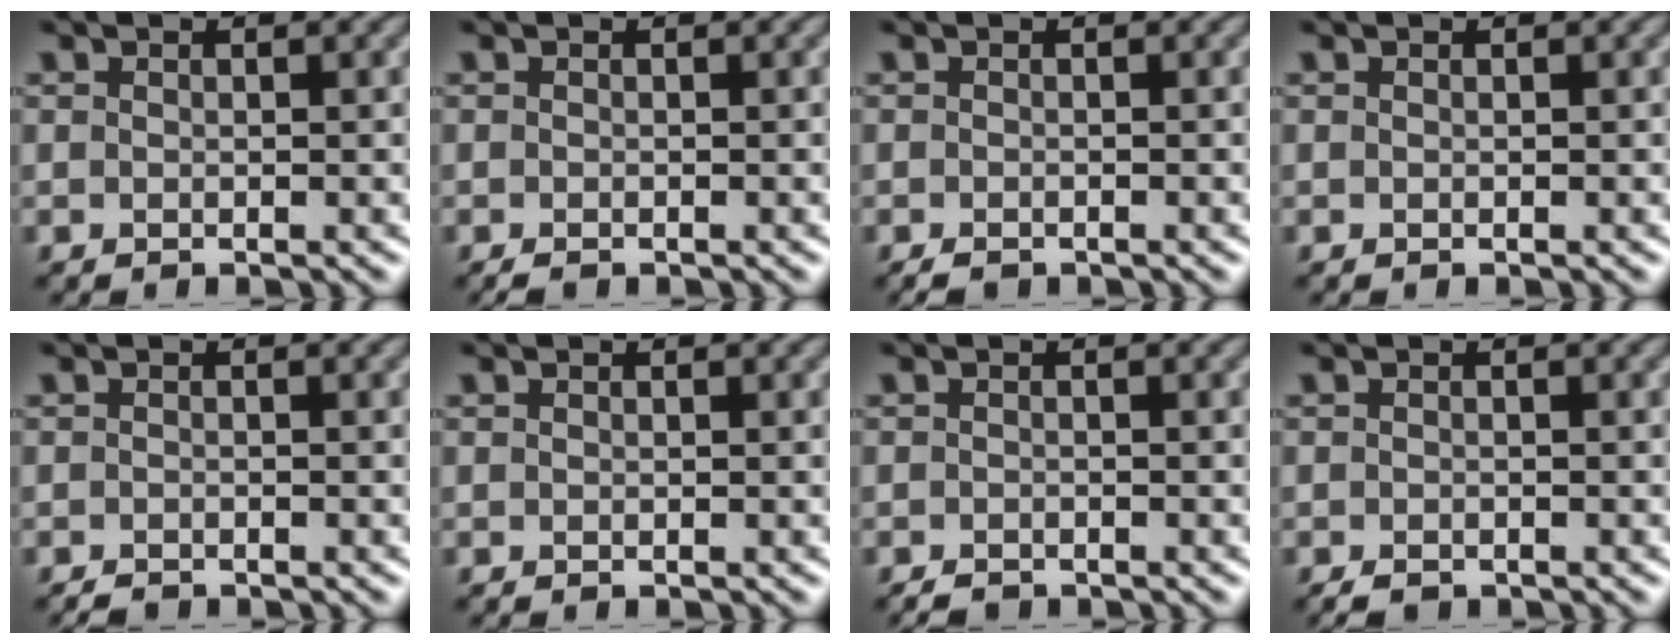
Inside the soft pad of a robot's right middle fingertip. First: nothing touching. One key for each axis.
{"total": 0.7, "fx": -0.6, "fy": 0.2, "fz": 0.4, "tx": -0.008, "ty": -0.001, "tz": -0.008}
{"total": 1.1, "fx": -0.9, "fy": 0.4, "fz": 0.5, "tx": -0.010, "ty": -0.003, "tz": -0.017}
{"total": 0.0}
{"total": 0.7, "fx": -0.7, "fy": 0.1, "fz": 0.0, "tx": -0.001, "ty": -0.001, "tz": -0.012}
{"total": 0.0}
{"total": 1.0, "fx": -0.9, "fy": 0.3, "fz": 0.2, "tx": -0.004, "ty": -0.002, "tz": -0.017}
{"total": 1.2, "fx": -1.0, "fy": 0.5, "fz": 0.5, "tx": -0.011, "ty": -0.003, "tz": -0.017}